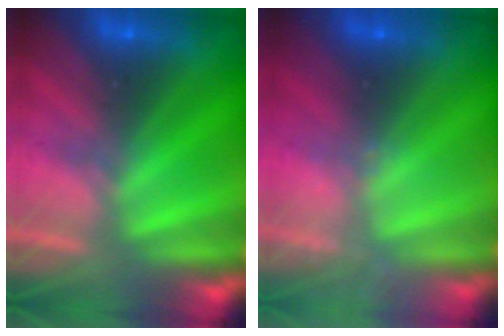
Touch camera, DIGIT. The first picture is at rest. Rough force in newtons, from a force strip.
{"total": 2.4}